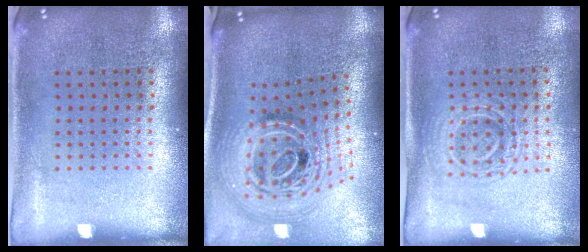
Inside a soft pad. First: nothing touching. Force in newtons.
{"total": 2.7, "press": 1.9, "slide": 1.9}
{"total": 1.5, "press": 1.4, "slide": 0.6}